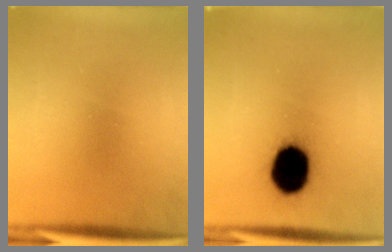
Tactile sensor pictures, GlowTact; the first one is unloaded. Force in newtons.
{"total": 16.2}